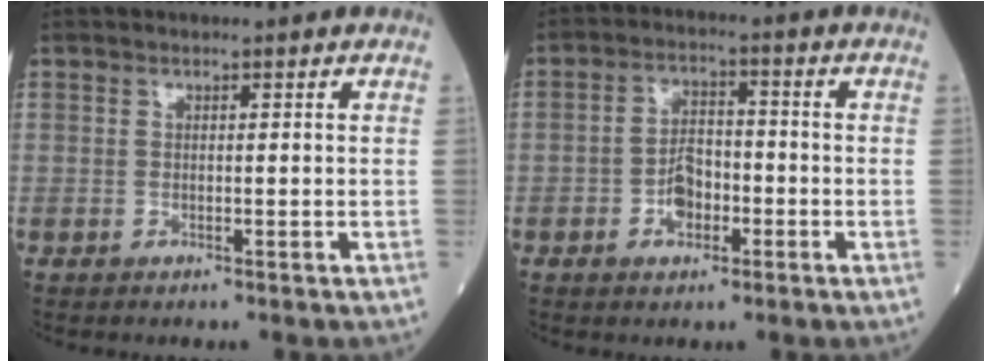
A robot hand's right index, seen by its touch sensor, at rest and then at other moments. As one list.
[{"total": 4.8, "force": [-1.9, 2.8, 3.4], "torque": [-0.065, 0.011, -0.035]}]